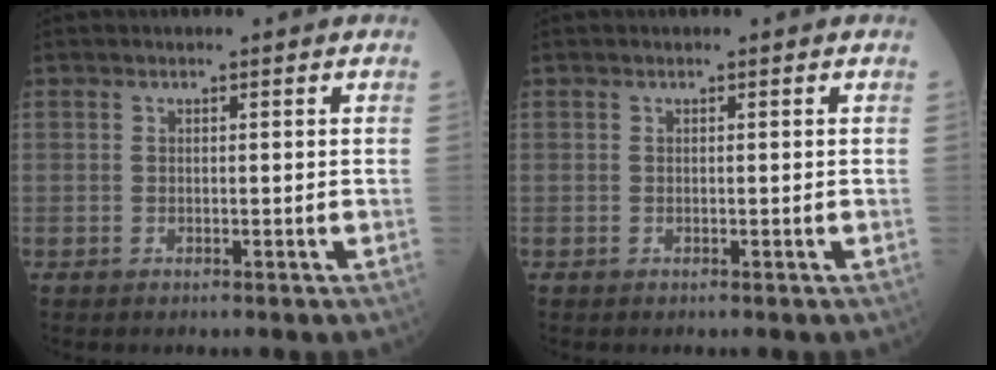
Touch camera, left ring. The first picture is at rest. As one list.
[{"total": 0.0}]